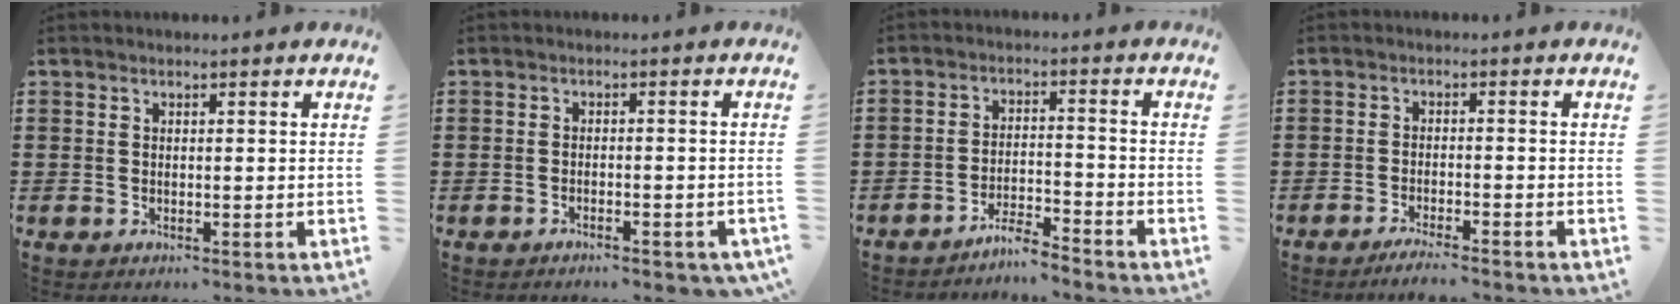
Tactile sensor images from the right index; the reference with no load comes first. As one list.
[{"total": 1.7, "force": [-1.5, 0.2, 0.7], "torque": [-0.015, 0.002, -0.030]}, {"total": 4.1, "force": [-4.0, 0.0, 1.0], "torque": [-0.027, 0.004, -0.082]}, {"total": 2.4, "force": [-2.2, -0.2, 0.9], "torque": [-0.016, 0.000, -0.043]}]